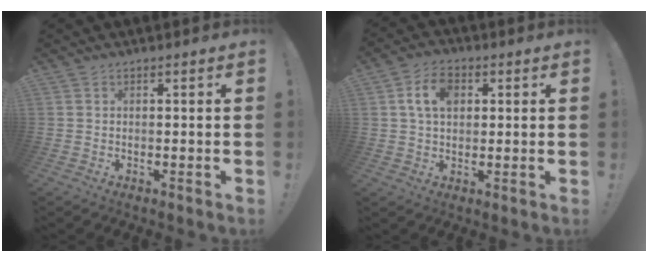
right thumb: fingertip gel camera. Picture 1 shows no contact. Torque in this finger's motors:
{"motor_torque": [1.05, 1.41, 0.38, -0.32, 0.01]}